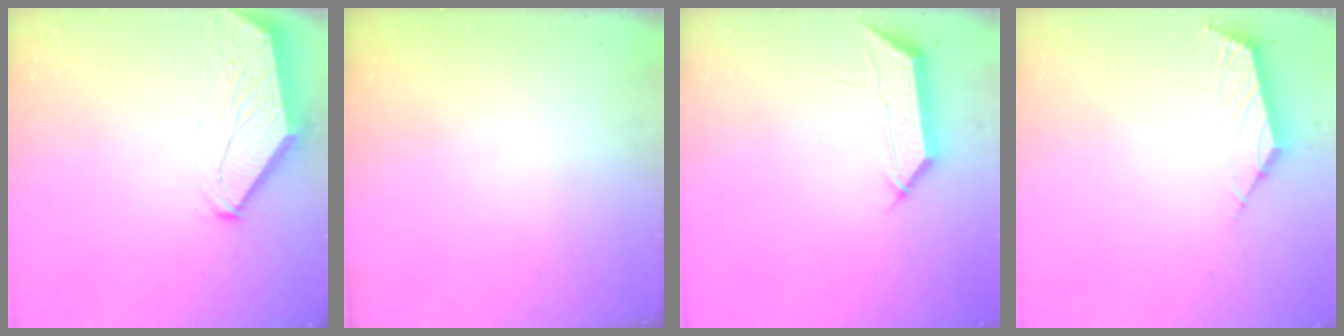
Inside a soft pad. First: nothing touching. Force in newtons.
{"total": 0.0}
{"total": 7.2, "press": 7.2, "slide": 0.8}
{"total": 3.0, "press": 2.9, "slide": 0.6}